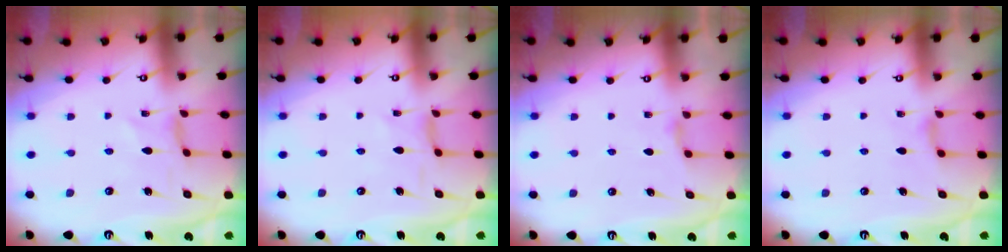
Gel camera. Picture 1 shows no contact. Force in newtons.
{"total": 2.8, "press": 2.8, "slide": 0.1}
{"total": 2.3, "press": 2.3, "slide": 0.4}
{"total": 3.1, "press": 3.0, "slide": 0.5}